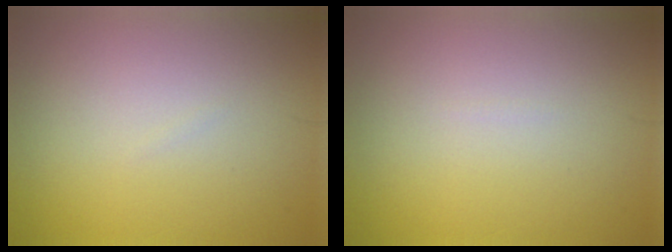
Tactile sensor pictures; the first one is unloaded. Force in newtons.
{"total": 0.0}